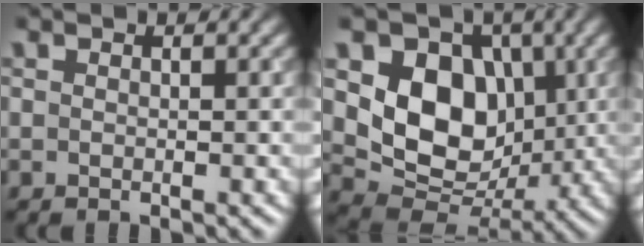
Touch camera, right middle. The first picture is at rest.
{"total": 9.3, "force": [1.7, 7.1, 5.7], "torque": [-0.106, -0.018, 0.029]}